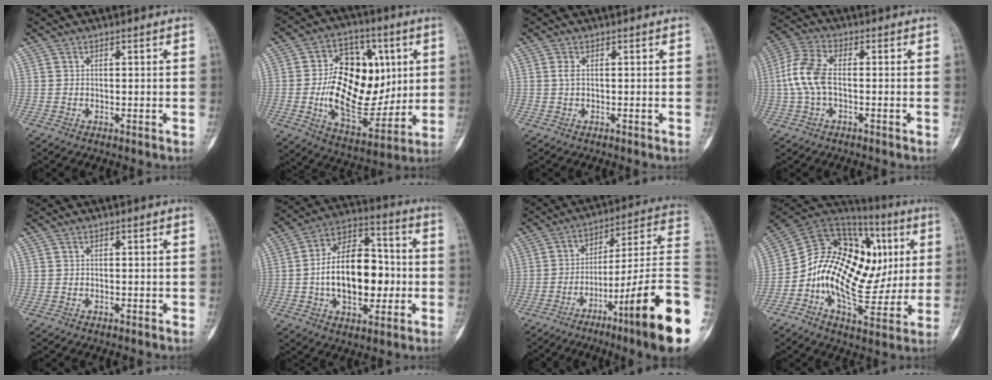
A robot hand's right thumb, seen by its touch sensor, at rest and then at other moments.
{"total": 21.8, "force": [1.5, 13.5, 17.0], "torque": [-0.232, -0.010, 0.036]}
{"total": 1.1, "force": [0.1, 0.4, 1.0], "torque": [-0.023, 0.002, 0.003]}
{"total": 8.3, "force": [-0.5, 4.3, 7.1], "torque": [-0.171, 0.024, -0.016]}
{"total": 0.0}
{"total": 18.8, "force": [-1.7, 11.3, 14.9], "torque": [-0.217, 0.032, -0.027]}
{"total": 22.8, "force": [-7.6, 1.2, 21.5], "torque": [-0.278, 0.046, -0.117]}
{"total": 24.3, "force": [1.6, 14.9, 19.2], "torque": [-0.288, 0.026, 0.026]}